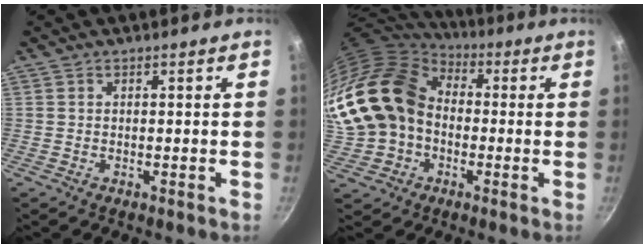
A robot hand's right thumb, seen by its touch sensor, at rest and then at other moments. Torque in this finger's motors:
{"motor_torque": [1.80, 3.21, 2.09, -0.68, 0.45]}